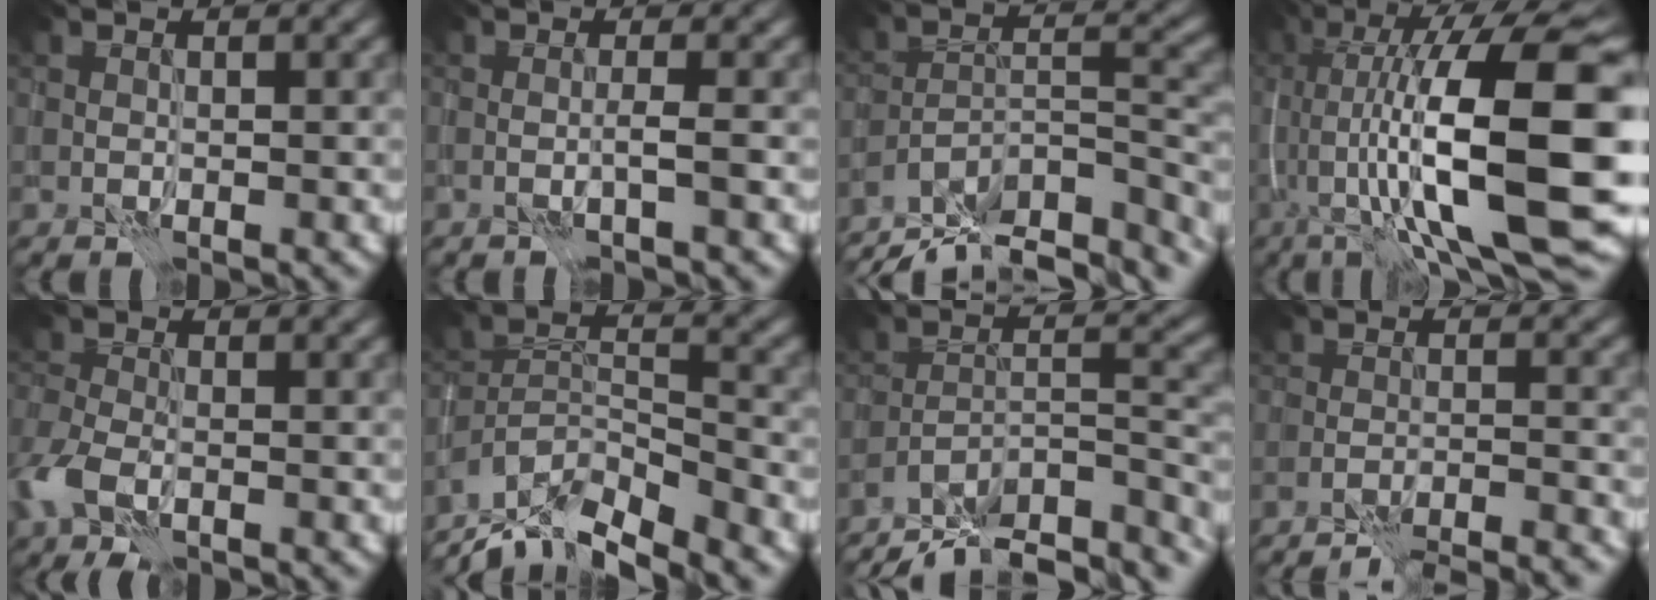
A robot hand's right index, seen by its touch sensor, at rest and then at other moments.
{"total": 0.9, "force": [-0.4, -0.2, 0.8], "torque": [-0.013, 0.009, -0.011]}
{"total": 11.3, "force": [-9.1, 3.9, 5.4], "torque": [-0.085, 0.008, -0.139]}
{"total": 16.0, "force": [-0.8, 3.8, 15.5], "torque": [-0.240, 0.037, -0.006]}
{"total": 4.6, "force": [-2.3, 2.5, 3.0], "torque": [-0.070, -0.007, -0.048]}
{"total": 8.8, "force": [-7.8, 2.3, 3.5], "torque": [-0.055, 0.000, -0.132]}
{"total": 10.3, "force": [-8.6, 3.3, 4.7], "torque": [-0.068, 0.007, -0.134]}
{"total": 8.0, "force": [-7.5, 1.1, 2.5], "torque": [-0.035, 0.003, -0.101]}